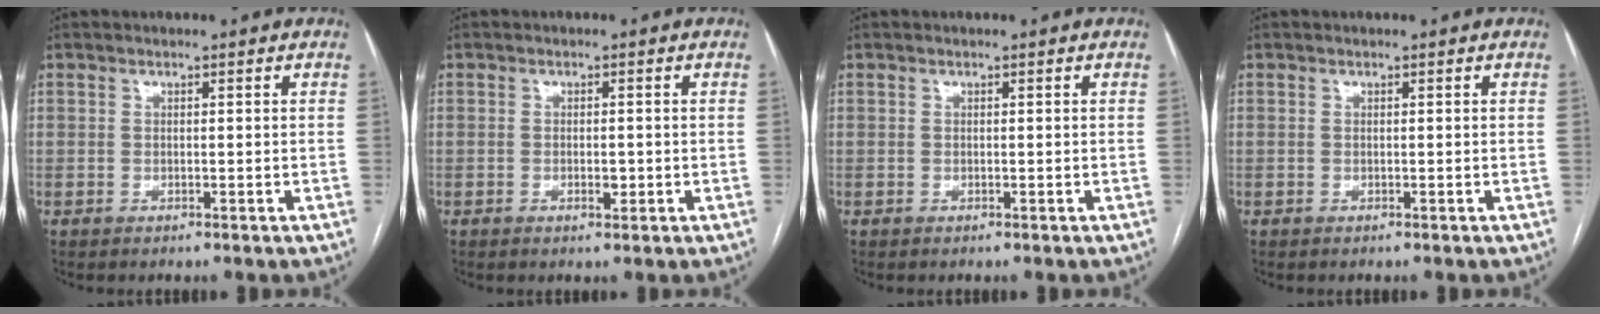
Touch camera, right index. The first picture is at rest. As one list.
[{"total": 1.2, "force": [-0.3, 0.6, 1.0], "torque": [-0.016, 0.000, -0.003]}, {"total": 0.0}, {"total": 0.0}]